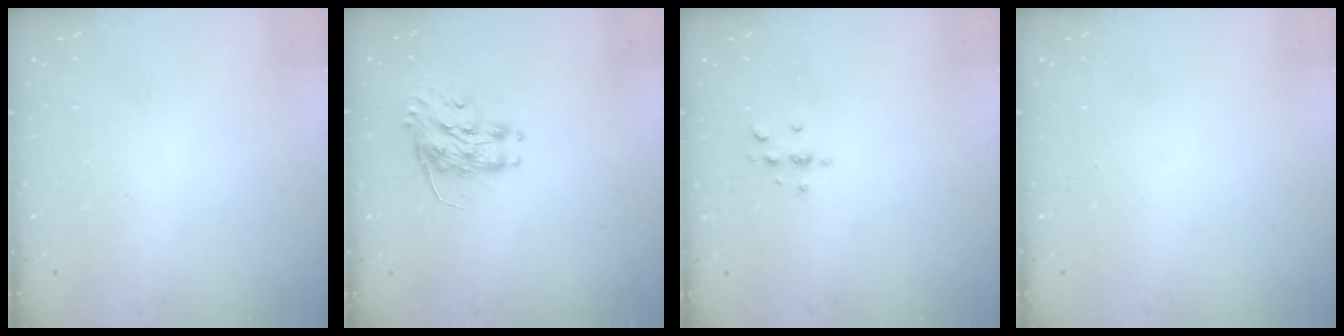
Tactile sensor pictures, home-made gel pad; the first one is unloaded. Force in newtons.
{"total": 8.2, "press": 8.2, "slide": 0.3}
{"total": 3.4, "press": 3.4, "slide": 0.4}
{"total": 0.0}